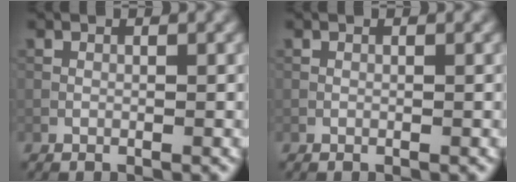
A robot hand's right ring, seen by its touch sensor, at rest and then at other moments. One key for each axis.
{"total": 0.0}